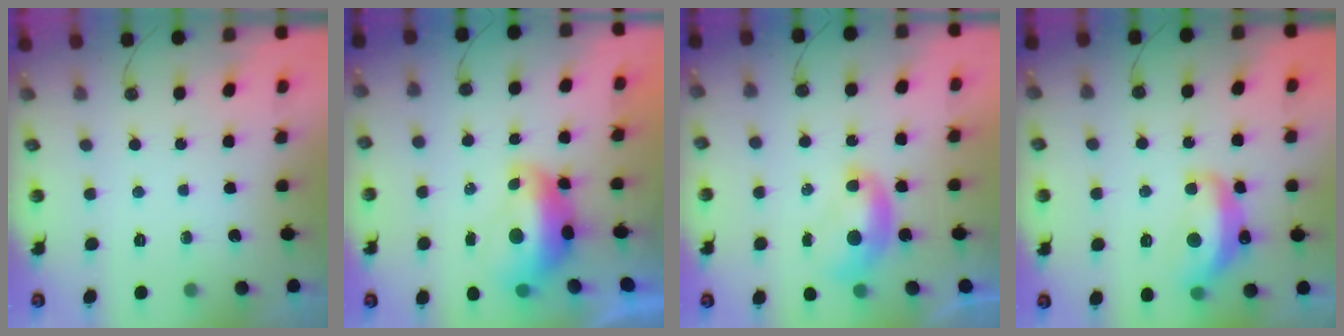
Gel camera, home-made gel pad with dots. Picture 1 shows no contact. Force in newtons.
{"total": 2.9, "press": 2.8, "slide": 0.7}
{"total": 1.2, "press": 1.2, "slide": 0.0}
{"total": 6.7, "press": 6.7, "slide": 0.6}